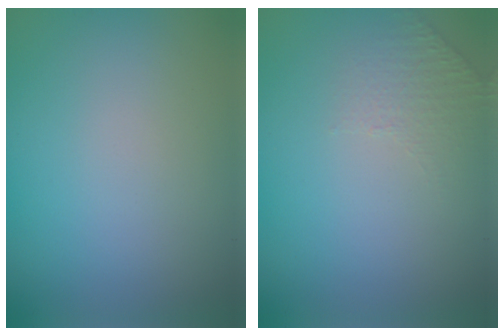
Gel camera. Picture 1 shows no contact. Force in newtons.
{"total": 1.2, "press": 0.7, "slide": 0.9}